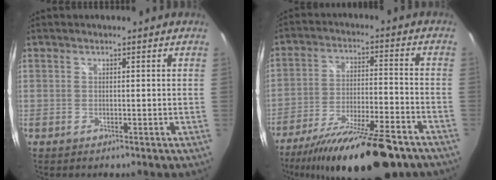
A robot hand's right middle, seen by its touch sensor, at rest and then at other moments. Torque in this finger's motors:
{"motor_torque": [1.34, -0.80, 0.51, 0.21]}